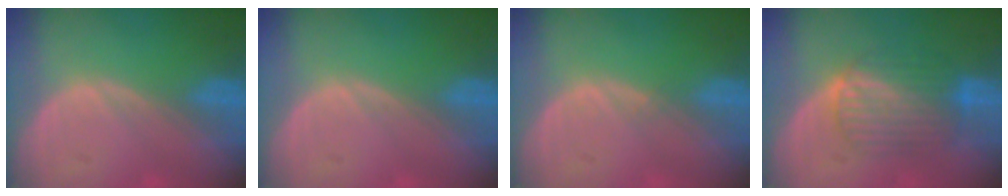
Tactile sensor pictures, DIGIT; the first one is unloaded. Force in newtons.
{"total": 0.0}
{"total": 0.5, "press": 0.5, "slide": 0.1}
{"total": 6.7, "press": 6.7, "slide": 0.3}